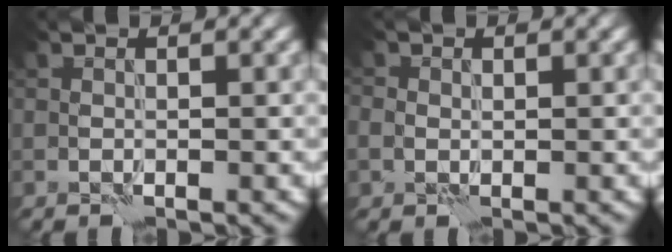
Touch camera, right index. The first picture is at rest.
{"total": 1.2, "force": [0.1, 1.1, 0.5], "torque": [-0.007, -0.002, 0.000]}